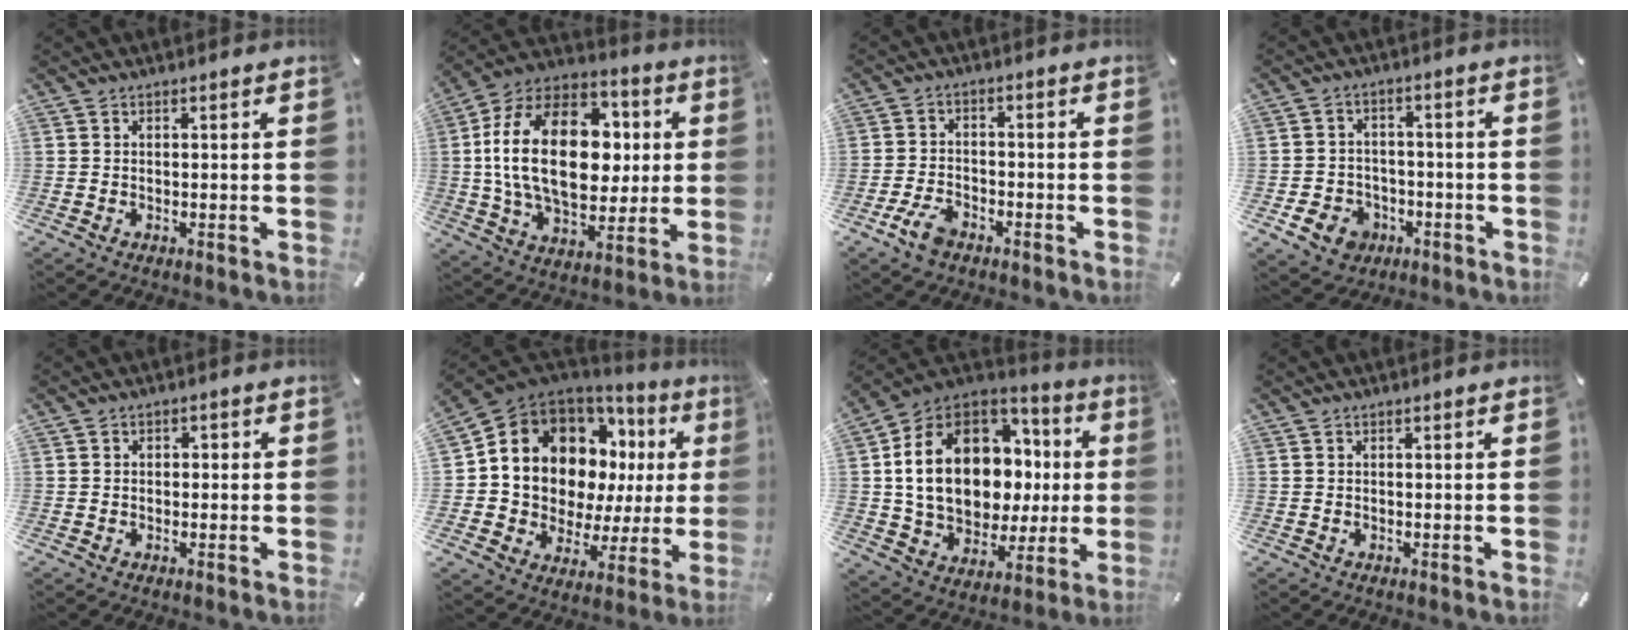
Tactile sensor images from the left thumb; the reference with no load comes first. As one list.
[{"total": 27.4, "force": [2.1, 17.8, 20.8], "torque": [-0.403, 0.011, 0.036]}, {"total": 5.9, "force": [-3.6, 3.3, 3.3], "torque": [-0.083, 0.012, -0.072]}, {"total": 7.8, "force": [-3.3, 6.4, 2.9], "torque": [-0.066, 0.022, -0.062]}, {"total": 1.4, "force": [-0.5, 1.2, 0.6], "torque": [-0.013, 0.007, -0.013]}, {"total": 13.8, "force": [5.7, 10.6, 6.7], "torque": [-0.120, -0.069, 0.110]}, {"total": 19.7, "force": [3.3, 14.4, 13.0], "torque": [-0.259, -0.023, 0.066]}, {"total": 0.0}]